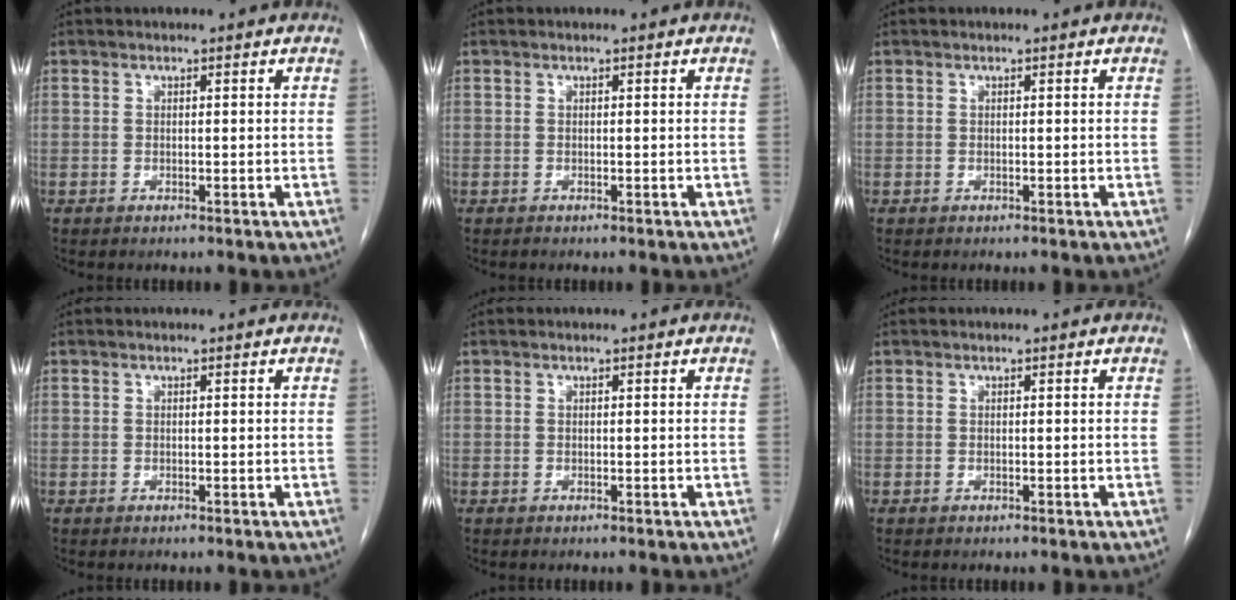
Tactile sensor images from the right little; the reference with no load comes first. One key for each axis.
{"total": 0.0}
{"total": 0.0}
{"total": 0.0}
{"total": 0.0}
{"total": 0.0}